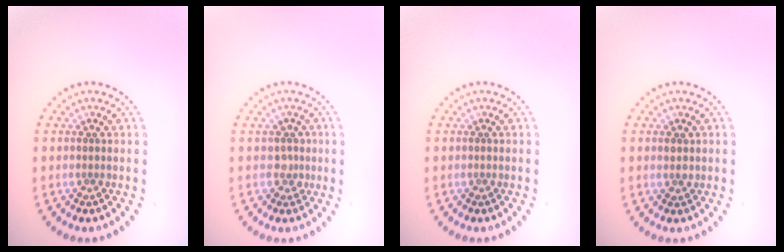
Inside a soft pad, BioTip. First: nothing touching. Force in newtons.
{"total": 1.4, "press": 1.1, "slide": 0.8}
{"total": 0.0}
{"total": 1.0, "press": 1.0, "slide": 0.3}